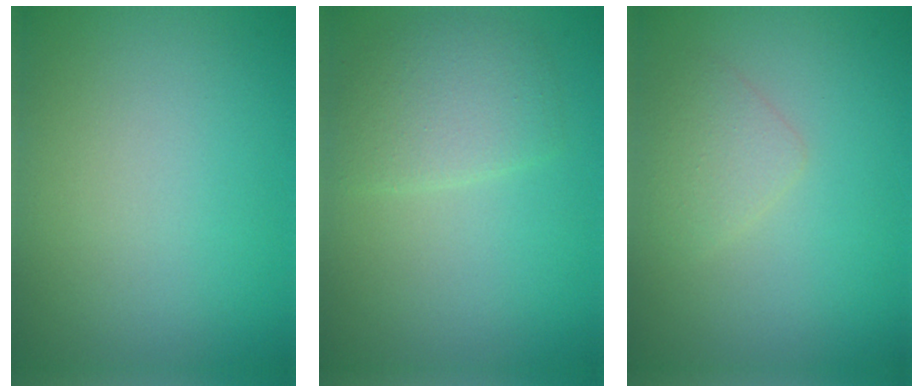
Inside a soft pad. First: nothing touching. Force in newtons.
{"total": 2.9, "press": 2.9, "slide": 0.1}
{"total": 1.7, "press": 1.7, "slide": 0.1}